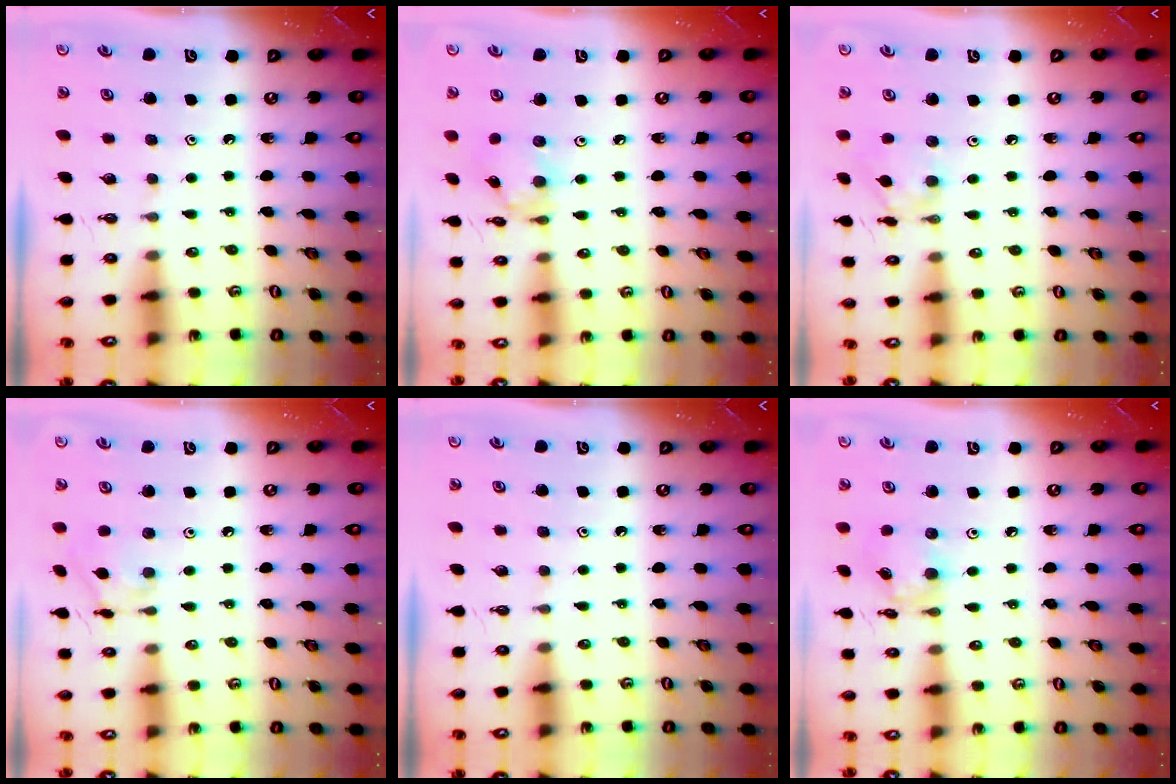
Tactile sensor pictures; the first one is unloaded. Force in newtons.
{"total": 5.1, "press": 5.1, "slide": 0.2}
{"total": 6.7, "press": 6.7, "slide": 0.3}
{"total": 7.7, "press": 7.7, "slide": 0.4}
{"total": 0.0}
{"total": 10.0, "press": 10.0, "slide": 0.8}